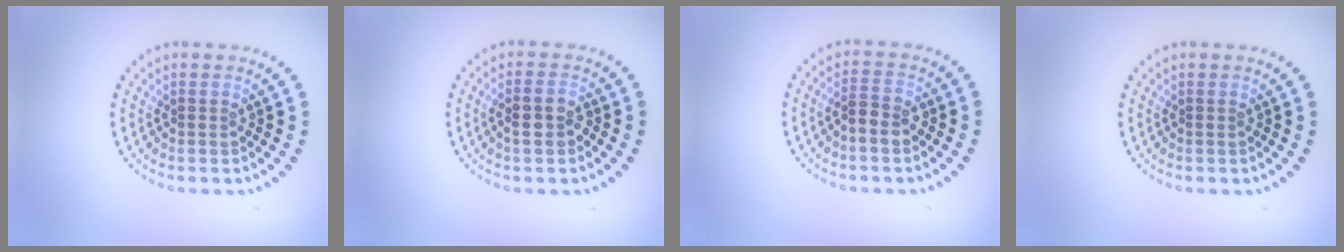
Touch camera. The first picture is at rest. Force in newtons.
{"total": 2.1, "press": 2.0, "slide": 0.6}
{"total": 2.1, "press": 2.0, "slide": 0.8}
{"total": 0.0}